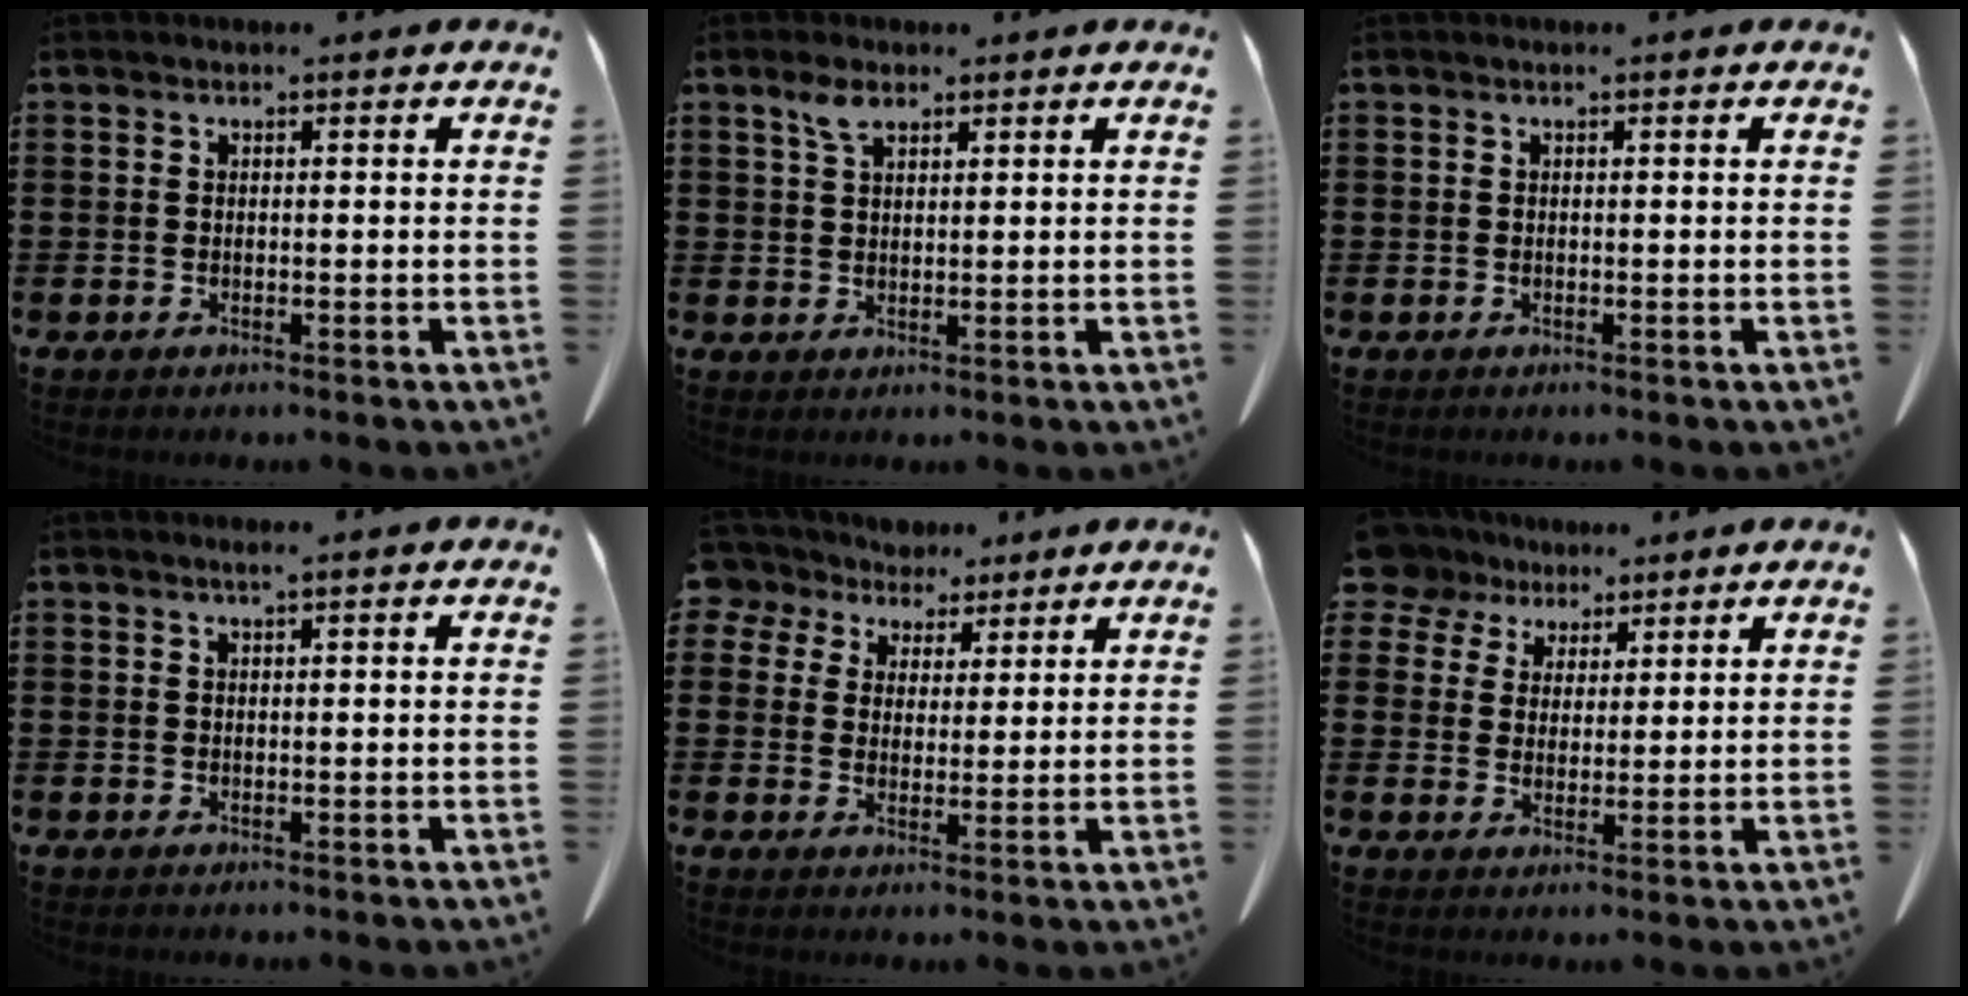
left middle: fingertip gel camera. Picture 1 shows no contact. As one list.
[{"total": 3.1, "force": [1.9, 1.2, 2.1], "torque": [-0.049, 0.003, 0.035]}, {"total": 0.0}, {"total": 0.8, "force": [0.4, -0.1, 0.6], "torque": [-0.011, -0.003, 0.009]}, {"total": 4.7, "force": [3.5, 3.1, 0.4], "torque": [-0.036, -0.008, 0.064]}, {"total": 5.8, "force": [4.4, 3.7, 1.1], "torque": [-0.043, -0.007, 0.082]}]